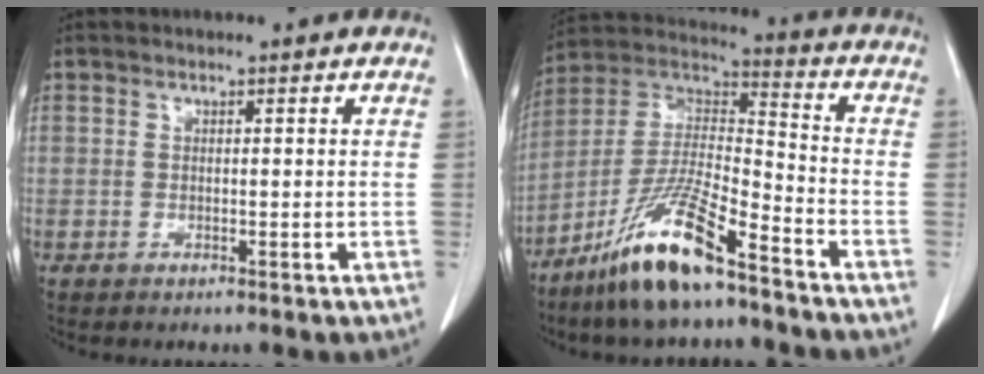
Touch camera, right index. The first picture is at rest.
{"total": 14.6, "force": [-10.0, 1.8, 10.5], "torque": [-0.213, -0.010, -0.189]}